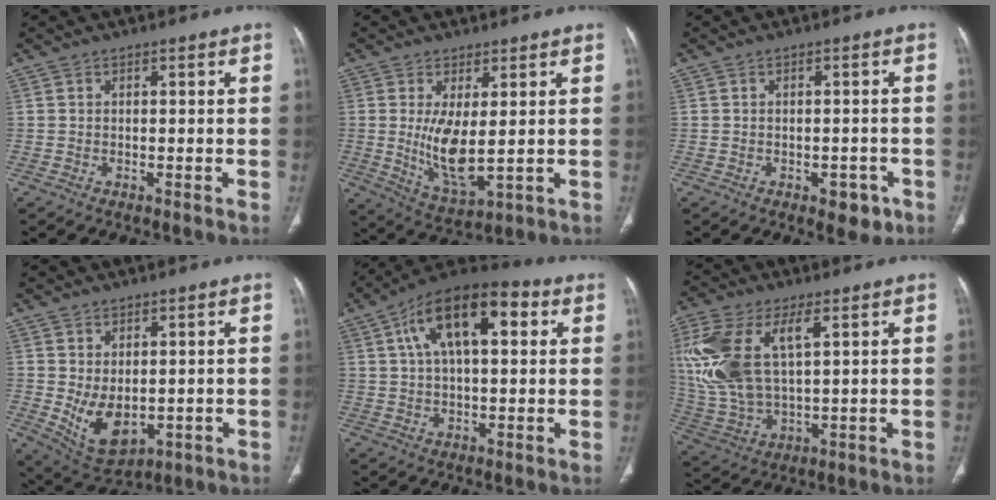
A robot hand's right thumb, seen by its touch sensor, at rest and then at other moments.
{"total": 8.7, "force": [0.6, 3.0, 8.1], "torque": [-0.154, -0.031, 0.027]}
{"total": 4.2, "force": [-2.1, 2.5, 2.7], "torque": [-0.015, 0.011, -0.020]}
{"total": 8.7, "force": [-0.5, 5.4, 6.8], "torque": [-0.104, -0.012, 0.018]}
{"total": 17.1, "force": [5.5, 7.9, 14.2], "torque": [-0.218, 0.019, 0.082]}
{"total": 17.7, "force": [5.2, 8.6, 14.6], "torque": [-0.326, -0.008, 0.109]}